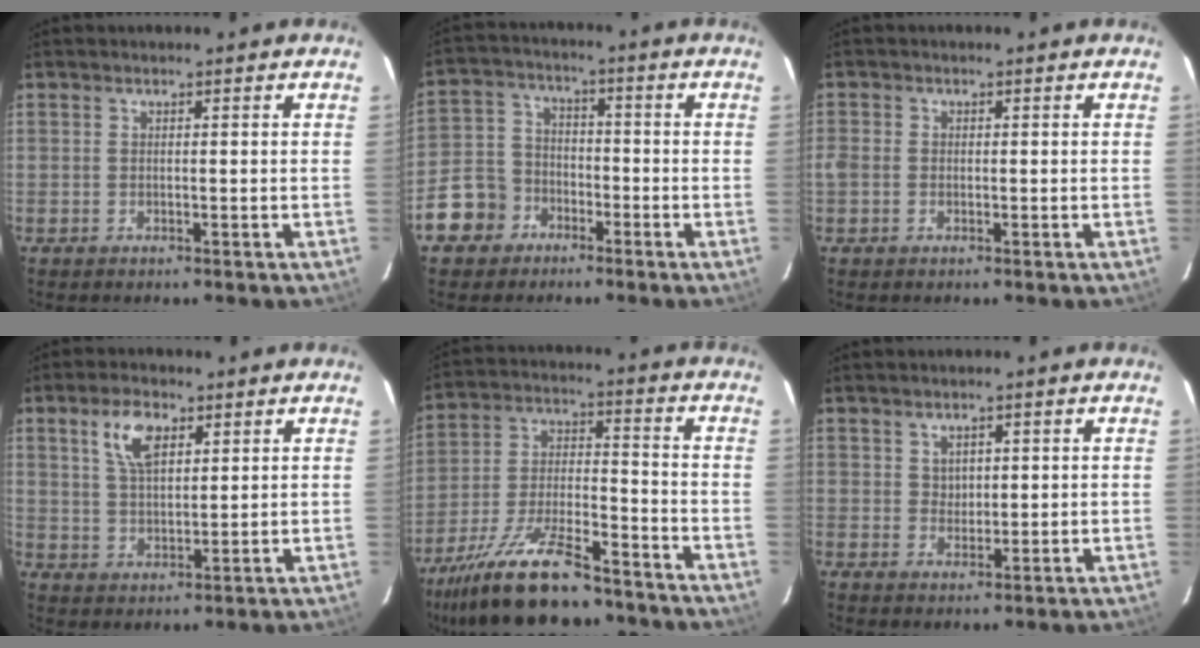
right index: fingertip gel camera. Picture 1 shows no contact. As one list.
[{"total": 9.7, "force": [-5.3, 7.8, 2.3], "torque": [-0.072, 0.032, -0.090]}, {"total": 2.3, "force": [-0.8, 1.8, 1.0], "torque": [-0.021, -0.001, -0.018]}, {"total": 7.3, "force": [3.6, 3.6, 5.3], "torque": [-0.101, 0.013, 0.070]}, {"total": 19.6, "force": [-15.3, 5.7, 10.8], "torque": [-0.217, -0.022, -0.254]}, {"total": 4.1, "force": [1.7, 3.5, 1.3], "torque": [-0.018, 0.005, 0.037]}]